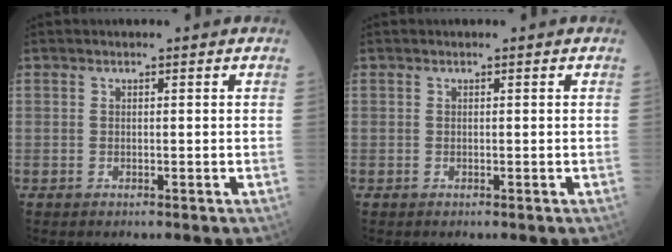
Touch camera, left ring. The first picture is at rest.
{"total": 0.0}